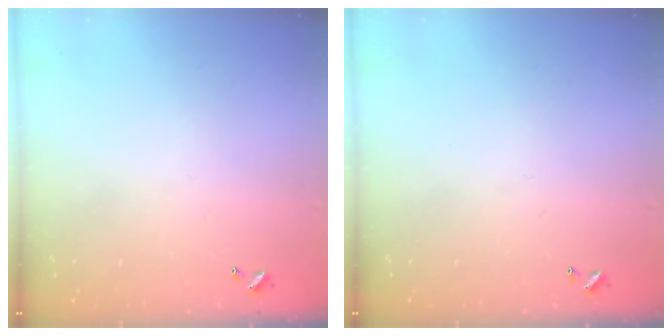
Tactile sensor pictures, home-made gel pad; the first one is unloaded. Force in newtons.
{"total": 0.0}